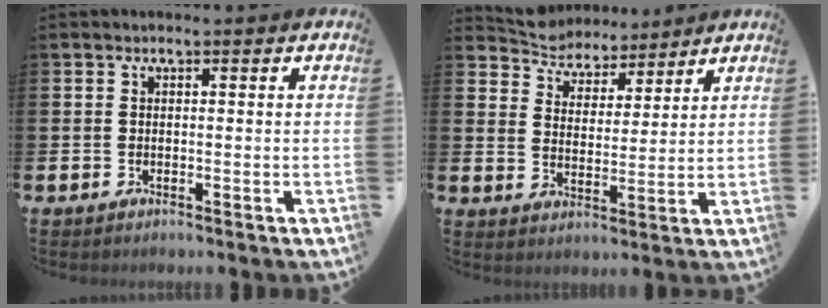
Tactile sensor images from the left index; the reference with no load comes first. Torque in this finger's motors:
{"motor_torque": [1.06, -1.07, 0.07, 0.01]}